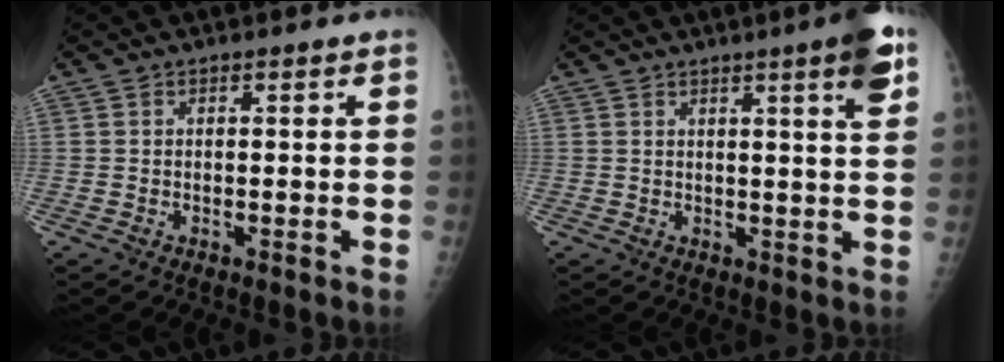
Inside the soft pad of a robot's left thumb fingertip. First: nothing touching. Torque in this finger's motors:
{"motor_torque": [2.72, 2.29, 0.90, -0.28, 0.07]}